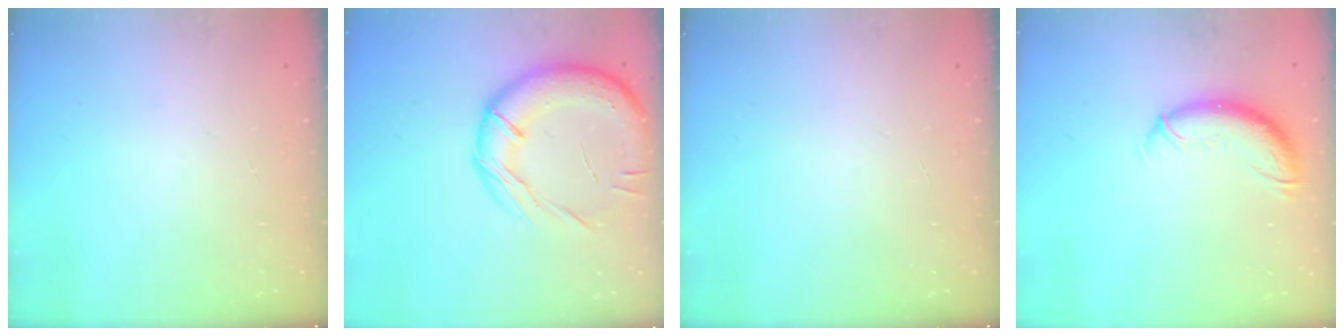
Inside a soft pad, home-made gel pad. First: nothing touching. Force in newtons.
{"total": 17.5, "press": 17.4, "slide": 2.2}
{"total": 0.0}
{"total": 10.9, "press": 10.9, "slide": 1.1}